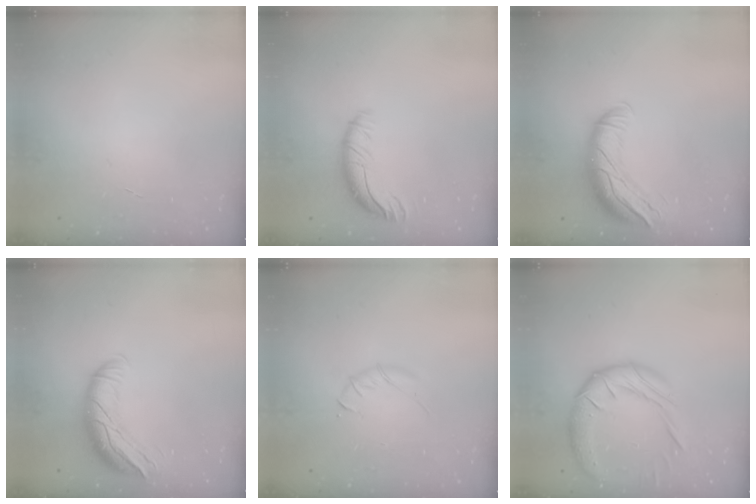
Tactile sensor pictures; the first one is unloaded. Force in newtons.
{"total": 9.3, "press": 9.2, "slide": 1.4}
{"total": 13.1, "press": 12.7, "slide": 3.3}
{"total": 12.3, "press": 11.8, "slide": 3.5}
{"total": 4.0, "press": 3.8, "slide": 1.1}
{"total": 17.2, "press": 17.1, "slide": 1.9}